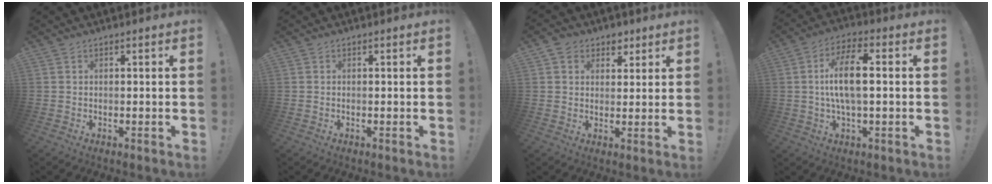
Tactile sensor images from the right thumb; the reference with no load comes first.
{"total": 0.0}
{"total": 6.0, "force": [3.0, 4.9, 1.5], "torque": [-0.023, -0.013, 0.059]}
{"total": 11.4, "force": [0.8, 4.0, 10.6], "torque": [-0.193, 0.003, 0.008]}